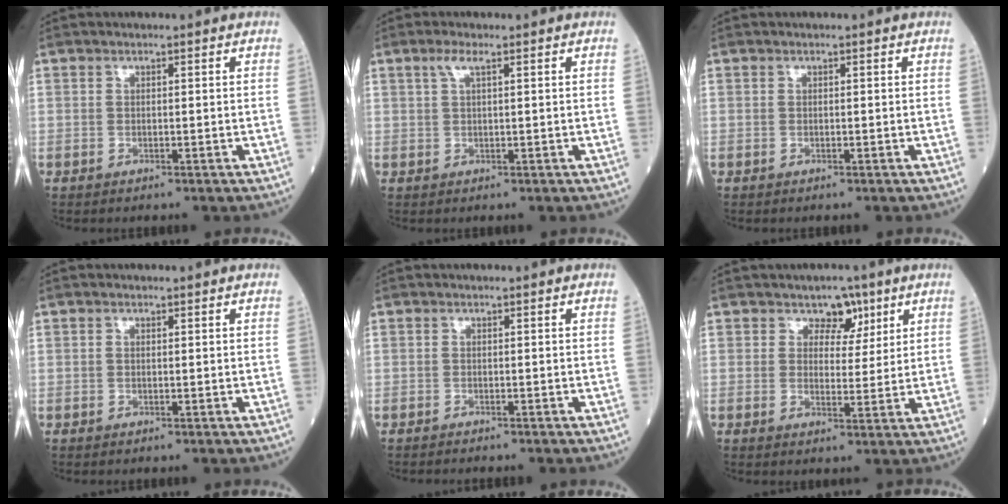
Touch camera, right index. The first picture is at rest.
{"total": 2.1, "force": [1.1, 0.2, 1.8], "torque": [-0.044, 0.010, 0.023]}
{"total": 0.0}
{"total": 0.0}
{"total": 1.5, "force": [-1.4, -0.1, 0.5], "torque": [-0.008, -0.002, -0.019]}
{"total": 4.2, "force": [2.5, 2.9, 1.8], "torque": [-0.014, 0.002, 0.034]}